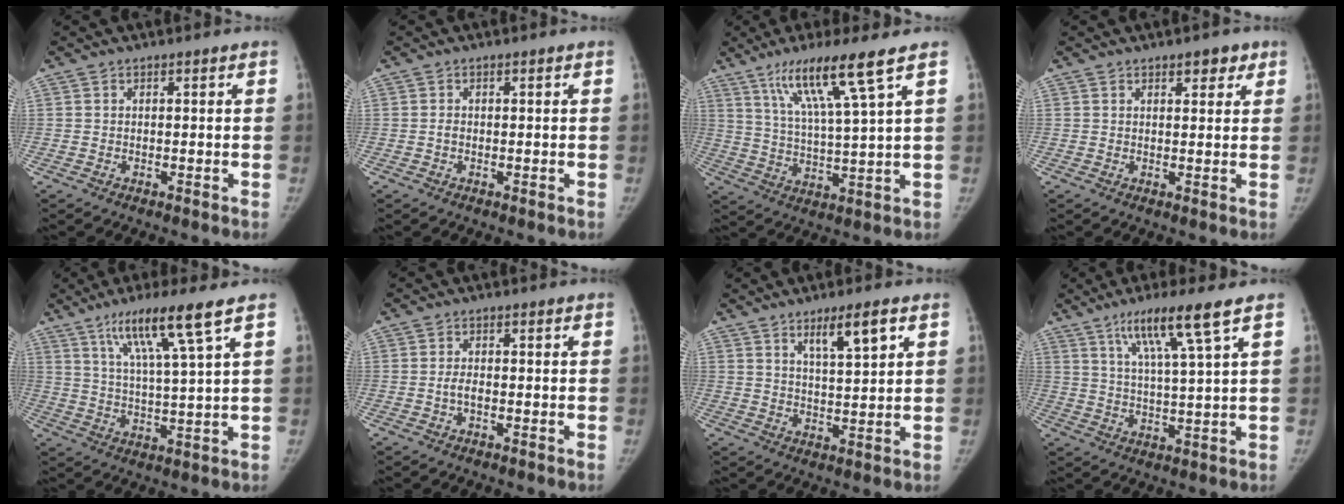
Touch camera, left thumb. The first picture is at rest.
{"total": 0.8, "force": [-0.3, 0.6, 0.4], "torque": [-0.003, 0.002, -0.007]}
{"total": 12.6, "force": [7.3, -0.3, 10.3], "torque": [-0.190, -0.029, 0.138]}
{"total": 3.4, "force": [2.1, 1.7, 2.1], "torque": [-0.007, -0.008, 0.026]}
{"total": 11.6, "force": [6.6, -0.3, 9.6], "torque": [-0.172, -0.024, 0.121]}
{"total": 1.7, "force": [-0.6, 0.8, 1.4], "torque": [-0.026, 0.008, -0.013]}
{"total": 6.9, "force": [3.8, 1.3, 5.7], "torque": [-0.092, -0.024, 0.068]}
{"total": 10.5, "force": [5.9, -0.3, 8.7], "torque": [-0.158, -0.022, 0.109]}